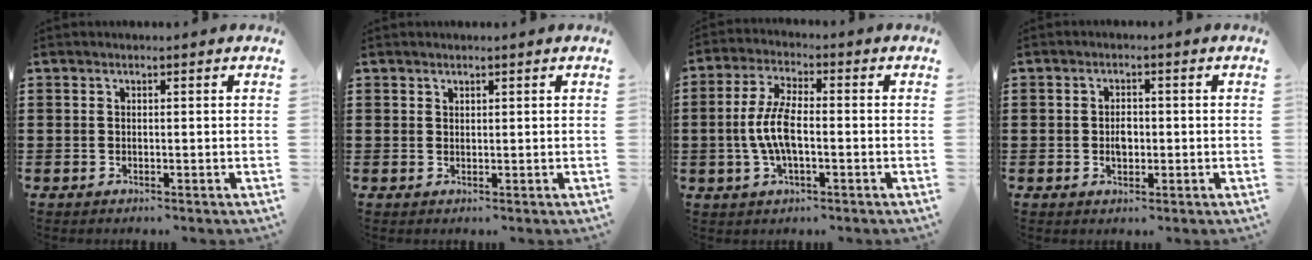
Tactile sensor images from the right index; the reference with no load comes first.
{"total": 0.8, "force": [0.7, 0.4, 0.0], "torque": [-0.002, 0.001, 0.013]}
{"total": 7.1, "force": [-1.1, 2.7, 6.5], "torque": [-0.148, -0.005, -0.029]}
{"total": 2.4, "force": [-0.2, 1.5, 1.8], "torque": [-0.027, 0.002, -0.007]}